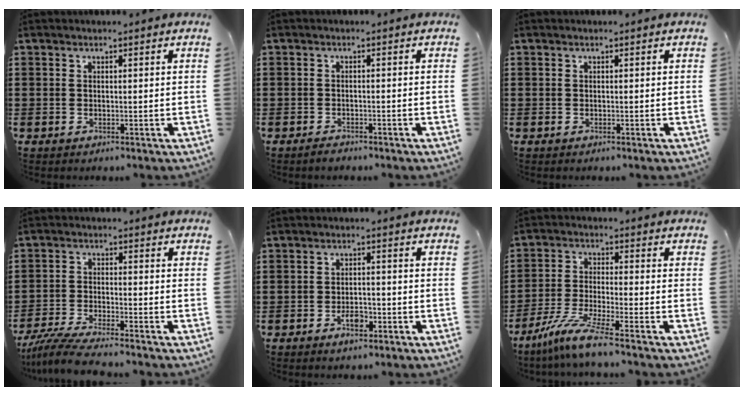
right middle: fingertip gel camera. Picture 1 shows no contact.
{"total": 1.1, "force": [-1.1, 0.2, 0.2], "torque": [-0.008, -0.001, -0.021]}
{"total": 0.0}
{"total": 5.8, "force": [-5.4, 0.2, 2.3], "torque": [-0.063, -0.013, -0.108]}
{"total": 3.4, "force": [-1.9, 1.4, 2.4], "torque": [-0.043, 0.005, -0.036]}
{"total": 7.3, "force": [-5.8, -0.1, 4.4], "torque": [-0.102, -0.020, -0.115]}